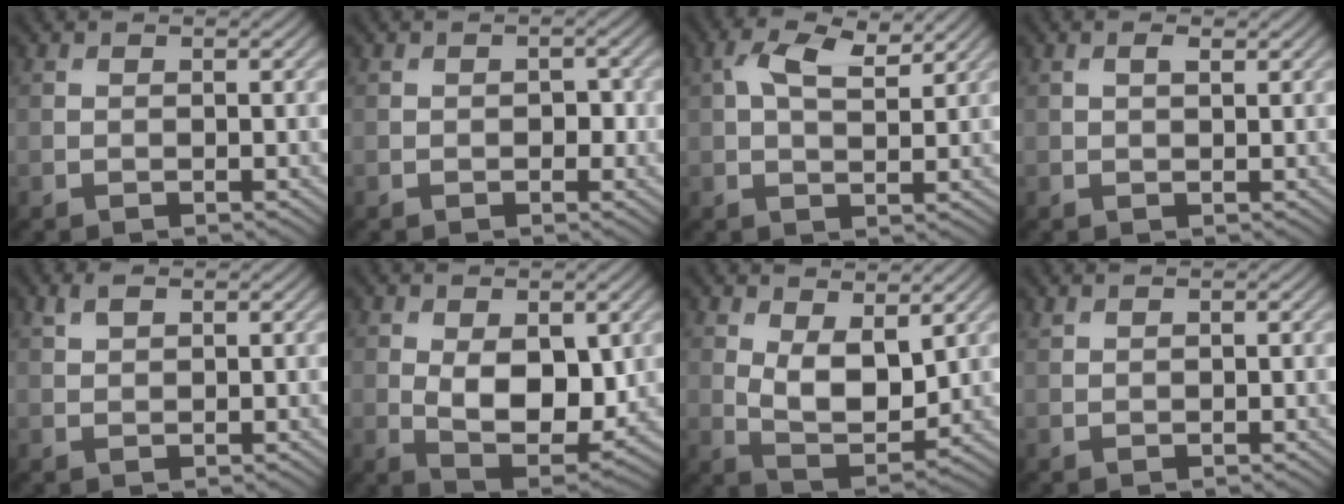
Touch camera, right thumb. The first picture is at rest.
{"total": 1.8, "force": [-0.3, 1.2, 1.3], "torque": [-0.017, -0.004, -0.004]}
{"total": 5.5, "force": [2.5, 2.4, 4.3], "torque": [-0.091, 0.005, 0.043]}
{"total": 1.3, "force": [0.6, 0.5, 1.0], "torque": [-0.022, 0.001, 0.010]}
{"total": 1.7, "force": [1.1, 0.7, 1.1], "torque": [-0.030, 0.005, 0.023]}
{"total": 8.1, "force": [0.6, 4.3, 6.8], "torque": [-0.130, -0.018, 0.022]}
{"total": 6.9, "force": [2.3, 3.4, 5.6], "torque": [-0.118, -0.011, 0.043]}
{"total": 0.6, "force": [0.6, 0.0, 0.2], "torque": [-0.007, 0.004, 0.012]}